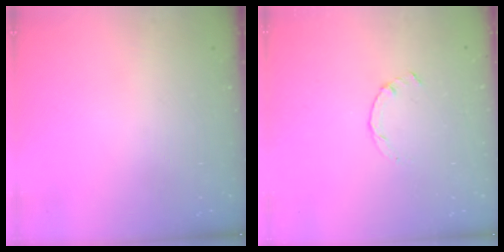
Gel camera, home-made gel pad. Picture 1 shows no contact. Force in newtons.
{"total": 0.9, "press": 0.9, "slide": 0.3}